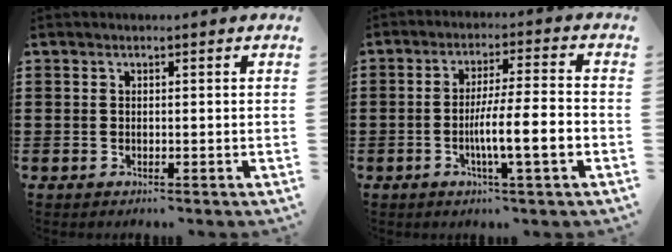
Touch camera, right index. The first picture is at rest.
{"total": 7.6, "force": [-2.4, 0.6, 7.2], "torque": [-0.119, -0.002, -0.043]}